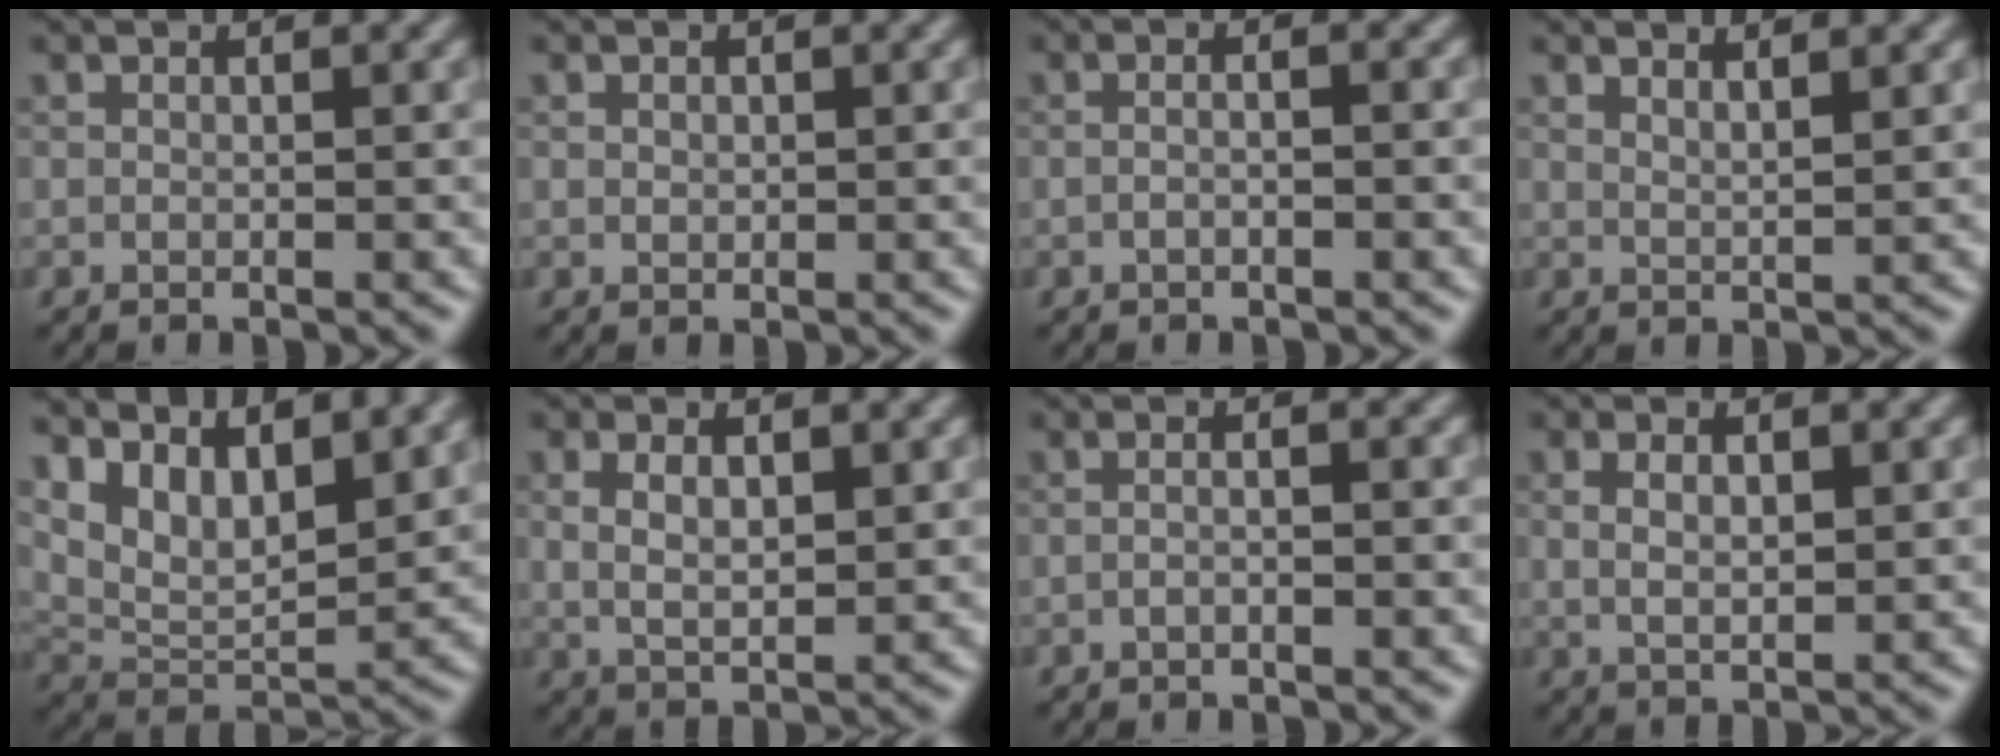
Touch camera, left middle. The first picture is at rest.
{"total": 0.6, "force": [0.2, 0.5, 0.3], "torque": [-0.005, -0.002, 0.003]}
{"total": 2.3, "force": [0.1, 1.1, 2.0], "torque": [-0.013, 0.004, -0.022]}
{"total": 2.1, "force": [1.5, 0.6, 1.3], "torque": [-0.007, 0.004, 0.014]}
{"total": 6.8, "force": [3.8, 3.3, 4.5], "torque": [-0.085, -0.014, 0.075]}
{"total": 3.9, "force": [1.0, 1.8, 3.3], "torque": [-0.070, -0.002, 0.022]}
{"total": 1.9, "force": [-0.2, 0.8, 1.7], "torque": [-0.012, -0.003, -0.020]}
{"total": 3.4, "force": [0.8, 1.5, 2.9], "torque": [-0.056, 0.000, 0.018]}